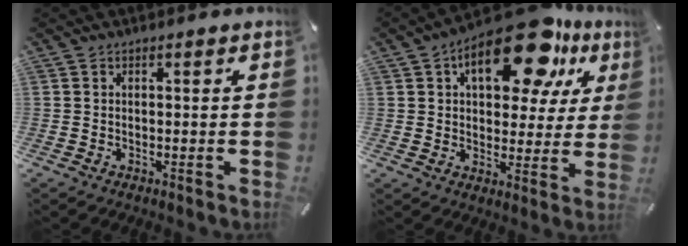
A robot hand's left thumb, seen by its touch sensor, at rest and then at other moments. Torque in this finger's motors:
{"motor_torque": [0.82, 0.82, 1.43, -1.34, 0.14]}